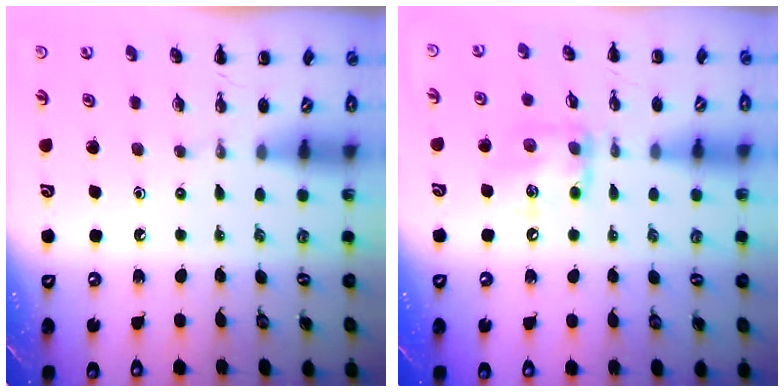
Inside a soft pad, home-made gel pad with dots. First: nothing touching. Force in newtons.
{"total": 11.1, "press": 11.0, "slide": 1.2}